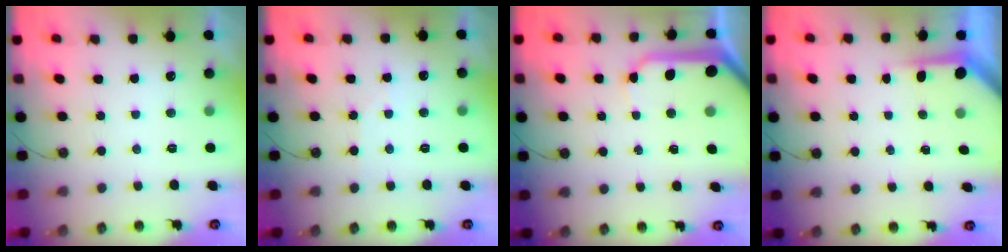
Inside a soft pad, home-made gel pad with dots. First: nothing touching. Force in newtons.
{"total": 3.5, "press": 3.5, "slide": 0.6}
{"total": 9.8, "press": 9.7, "slide": 1.0}
{"total": 3.7, "press": 3.7, "slide": 0.3}